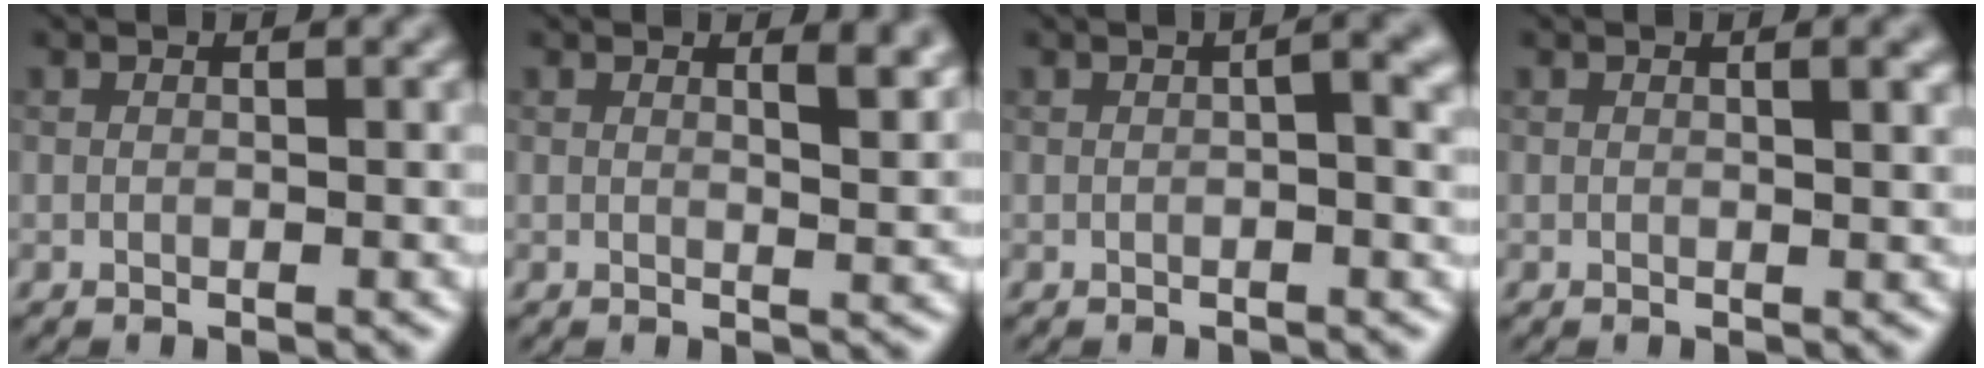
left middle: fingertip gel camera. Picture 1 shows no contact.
{"total": 3.3, "force": [1.8, 1.2, 2.5], "torque": [-0.017, 0.004, 0.022]}
{"total": 2.6, "force": [0.2, 0.5, 2.5], "torque": [-0.035, 0.006, 0.001]}
{"total": 1.4, "force": [0.6, 0.4, 1.3], "torque": [-0.015, 0.000, 0.007]}